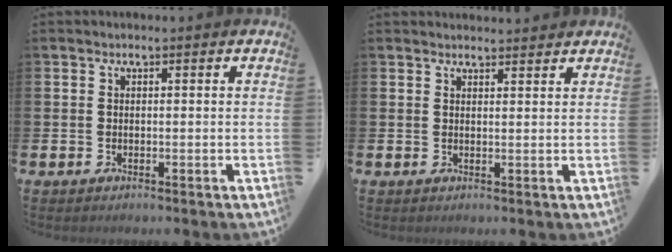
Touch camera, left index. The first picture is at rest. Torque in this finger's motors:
{"motor_torque": [-0.27, -0.42, -0.24, 0.00]}